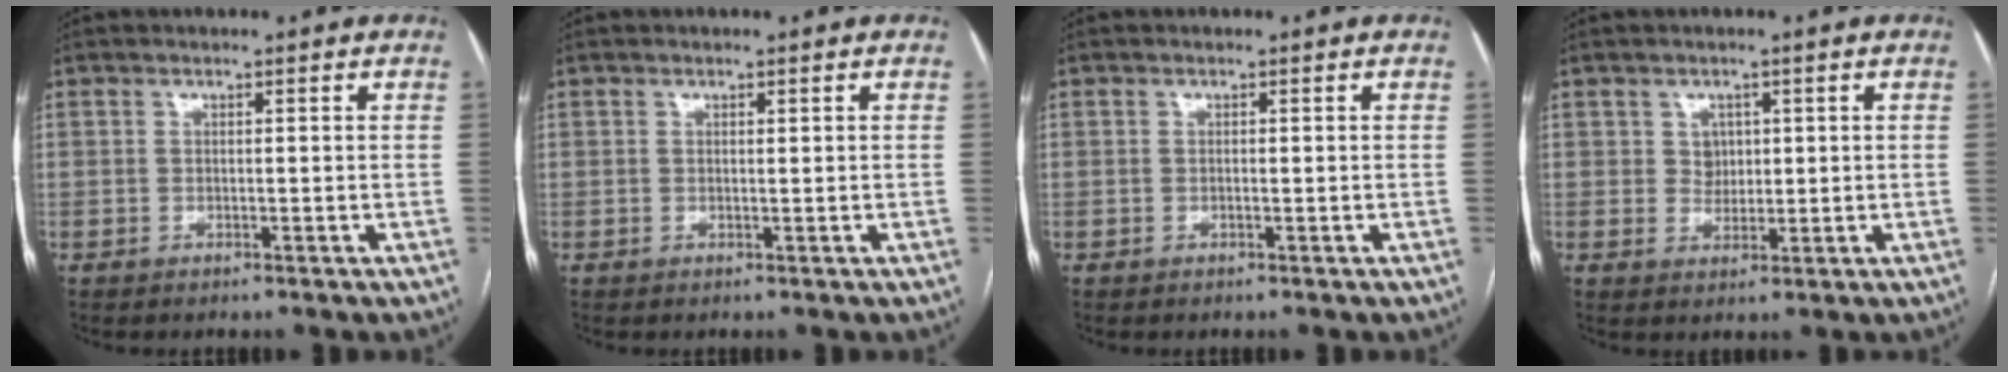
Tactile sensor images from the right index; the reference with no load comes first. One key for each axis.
{"total": 0.0}
{"total": 0.0}
{"total": 2.6, "fx": 0.8, "fy": 2.3, "fz": 1.0, "tx": -0.009, "ty": 0.003, "tz": 0.017}